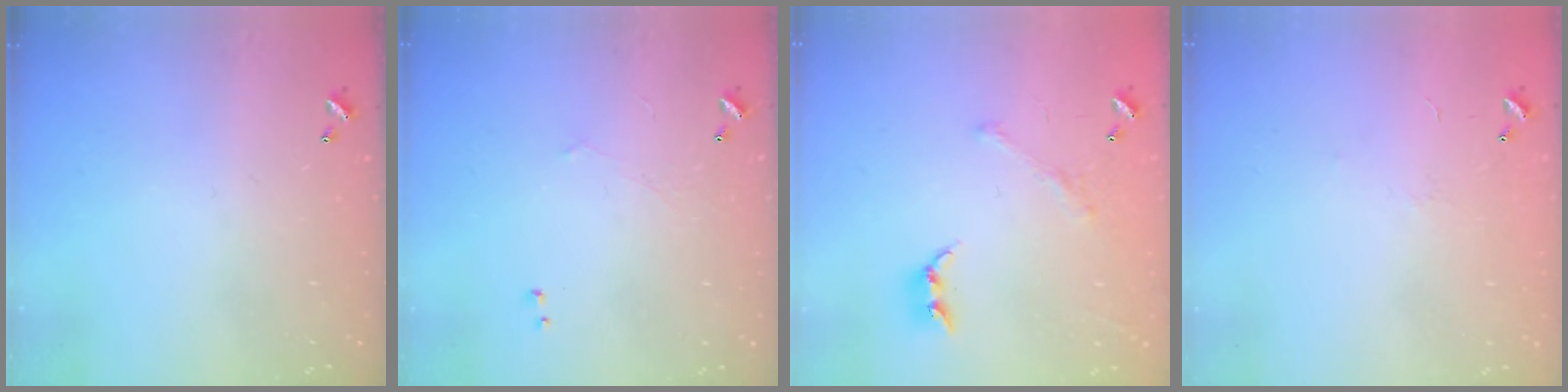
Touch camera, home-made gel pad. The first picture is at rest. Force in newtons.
{"total": 0.7, "press": 0.1, "slide": 0.7}
{"total": 2.3, "press": 2.0, "slide": 1.0}
{"total": 6.4, "press": 6.3, "slide": 0.9}